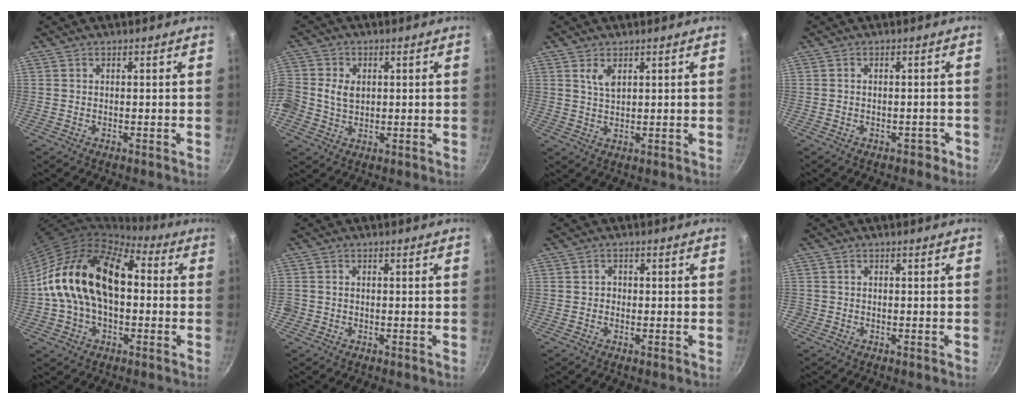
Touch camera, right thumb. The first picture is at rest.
{"total": 6.8, "force": [0.2, 5.7, 3.6], "torque": [-0.068, 0.014, -0.002]}
{"total": 3.0, "force": [1.5, 1.4, 2.2], "torque": [-0.038, -0.011, 0.029]}
{"total": 1.8, "force": [-1.1, 1.3, 0.7], "torque": [0.008, 0.024, 0.000]}
{"total": 20.1, "force": [0.6, 12.9, 15.4], "torque": [-0.249, 0.043, -0.001]}
{"total": 1.5, "force": [-0.4, 1.3, 0.4], "torque": [-0.007, 0.000, -0.008]}
{"total": 1.1, "force": [-0.2, 1.0, 0.5], "torque": [-0.004, 0.001, -0.005]}
{"total": 0.8, "force": [-0.3, 0.7, 0.0], "torque": [0.001, 0.002, -0.006]}